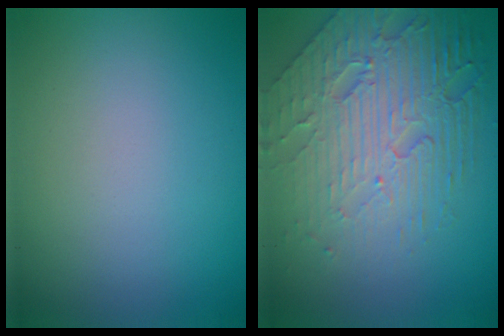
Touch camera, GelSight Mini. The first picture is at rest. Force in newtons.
{"total": 8.3, "press": 5.6, "slide": 6.1}